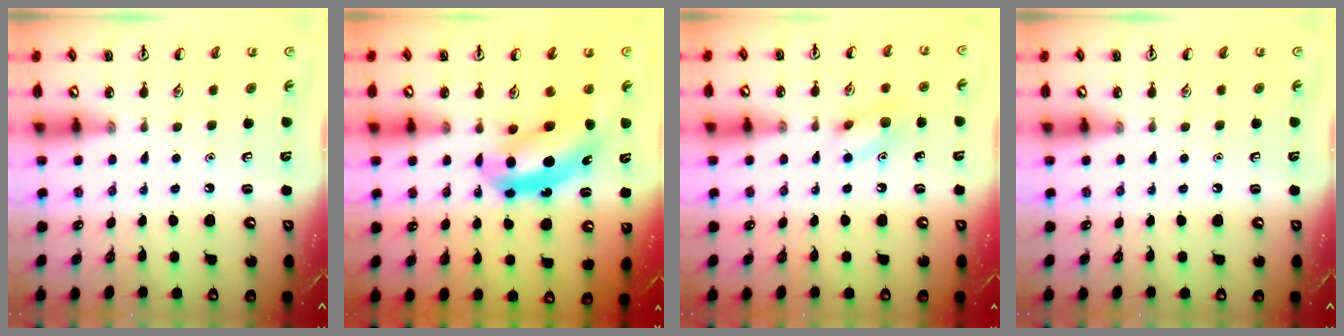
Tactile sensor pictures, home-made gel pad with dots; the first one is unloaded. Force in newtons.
{"total": 10.0, "press": 9.6, "slide": 3.0}
{"total": 8.2, "press": 8.1, "slide": 1.5}
{"total": 0.0}